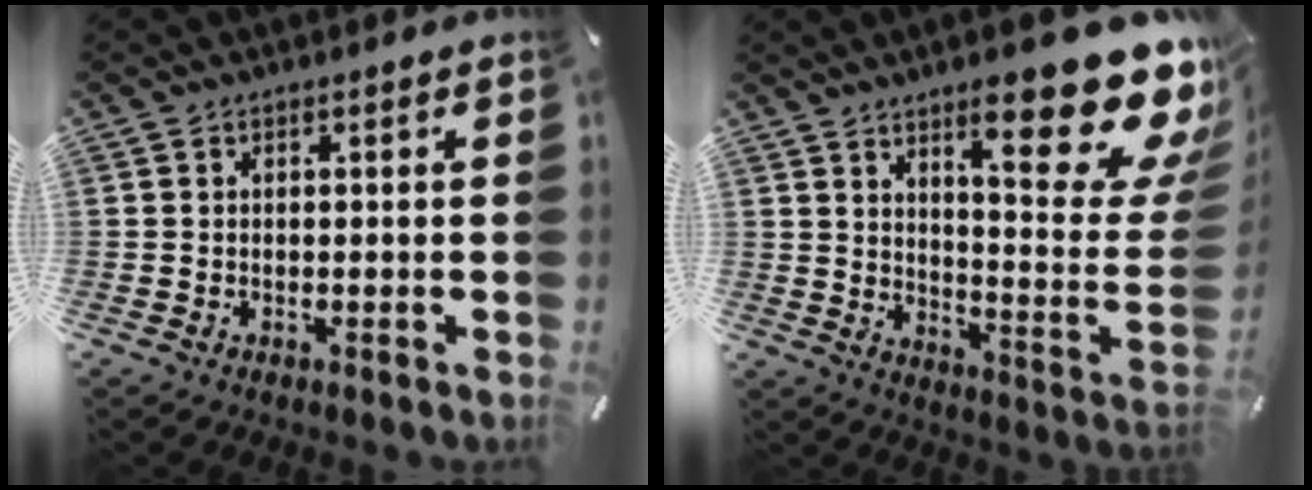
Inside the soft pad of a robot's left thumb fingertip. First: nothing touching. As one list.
[{"total": 24.9, "force": [15.5, 8.2, 17.7], "torque": [-0.231, -0.115, 0.251]}]